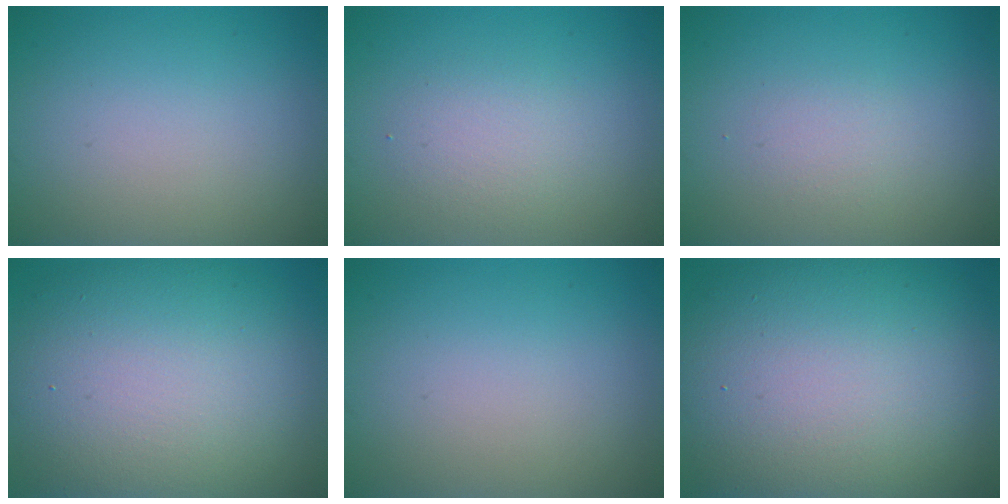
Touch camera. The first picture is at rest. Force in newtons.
{"total": 2.1, "press": 2.1, "slide": 0.1}
{"total": 1.2, "press": 1.2, "slide": 0.1}
{"total": 13.0, "press": 12.9, "slide": 1.0}
{"total": 0.0}
{"total": 15.1, "press": 15.1, "slide": 0.9}